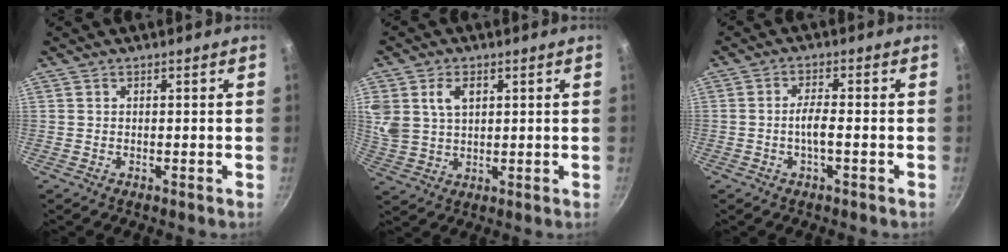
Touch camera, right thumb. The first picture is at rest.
{"total": 9.2, "force": [3.3, 6.4, 5.6], "torque": [-0.103, -0.008, 0.068]}
{"total": 3.5, "force": [-1.0, 0.9, 3.2], "torque": [-0.065, 0.016, -0.023]}